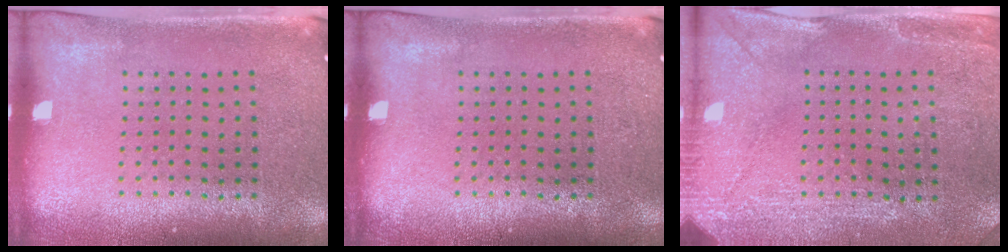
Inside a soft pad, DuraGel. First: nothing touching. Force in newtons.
{"total": 0.0}
{"total": 3.0, "press": 2.8, "slide": 1.0}